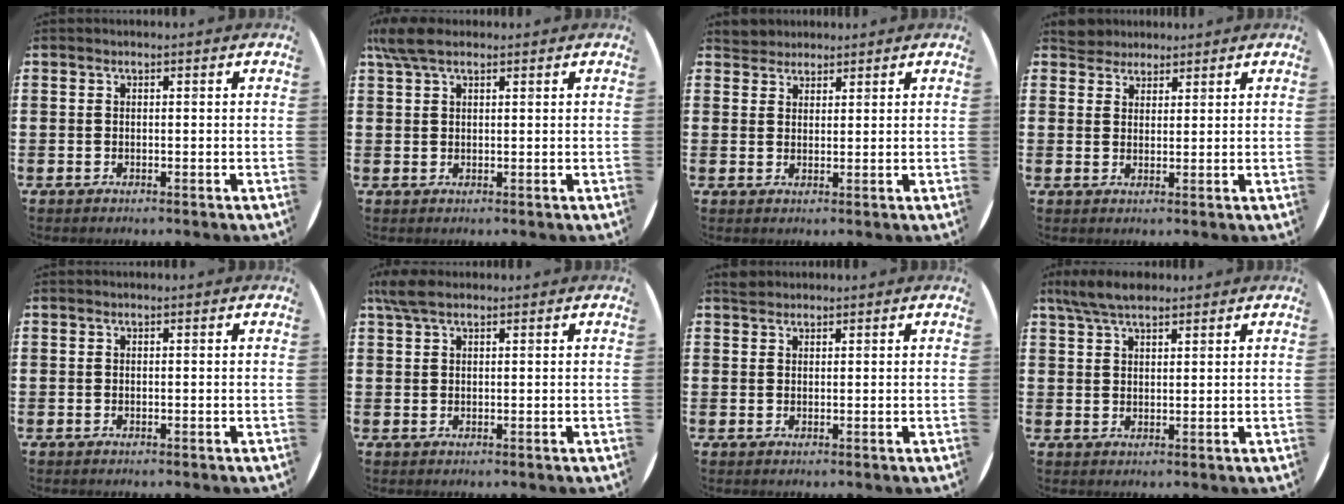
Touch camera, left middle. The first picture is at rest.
{"total": 3.8, "force": [2.6, 1.4, 2.3], "torque": [-0.051, 0.009, 0.049]}
{"total": 2.4, "force": [2.2, 0.9, -0.3], "torque": [0.002, 0.004, 0.045]}
{"total": 3.2, "force": [2.9, 1.2, -0.3], "torque": [-0.003, 0.001, 0.058]}
{"total": 0.0}
{"total": 3.0, "force": [2.0, 1.2, 1.9], "torque": [-0.043, 0.007, 0.037]}
{"total": 1.1, "force": [1.0, 0.4, 0.0], "torque": [0.007, 0.000, 0.018]}
{"total": 5.0, "force": [4.0, 1.5, 2.6], "torque": [-0.059, 0.000, 0.075]}